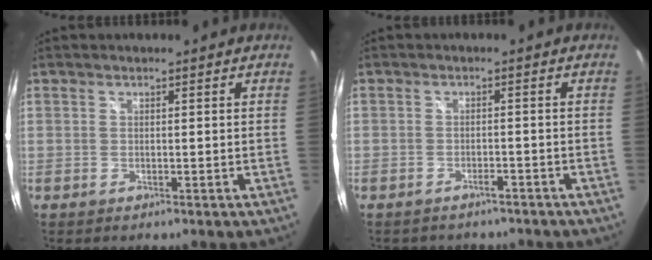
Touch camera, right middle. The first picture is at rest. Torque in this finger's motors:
{"motor_torque": [1.07, -1.07, 0.04, 0.04]}